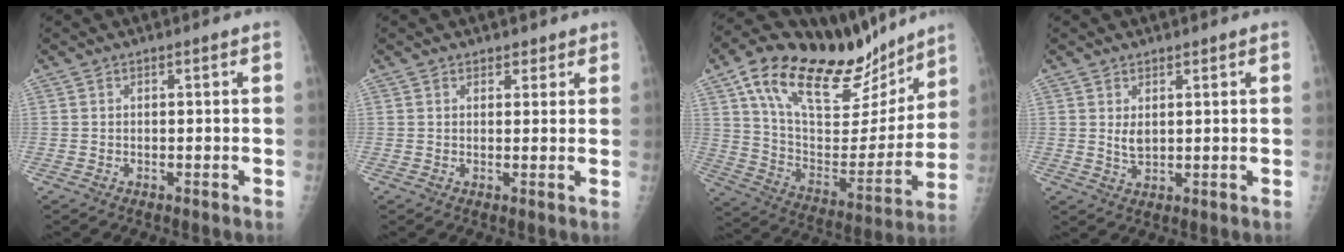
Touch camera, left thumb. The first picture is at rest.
{"total": 2.2, "force": [1.6, 1.5, 0.3], "torque": [0.017, -0.008, 0.017]}
{"total": 28.8, "force": [19.5, 11.9, 17.6], "torque": [-0.246, -0.049, 0.327]}
{"total": 2.8, "force": [1.2, 1.7, 1.9], "torque": [-0.028, -0.013, 0.026]}